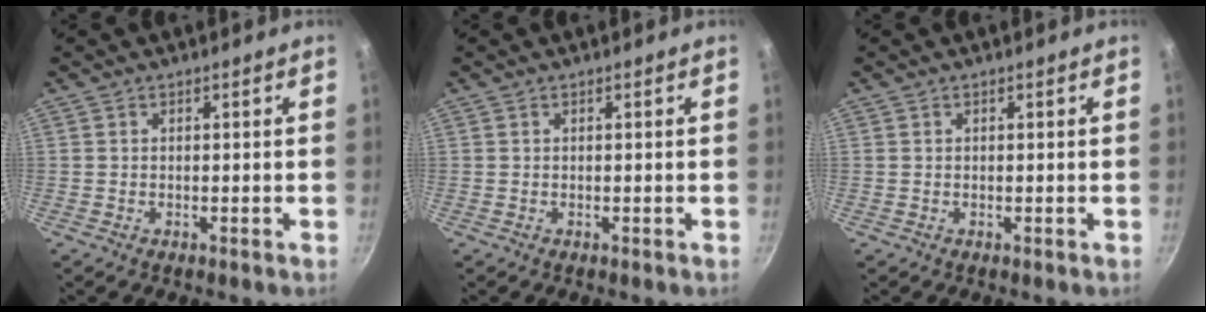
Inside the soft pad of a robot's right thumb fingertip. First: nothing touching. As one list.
[{"total": 0.0}, {"total": 0.0}]